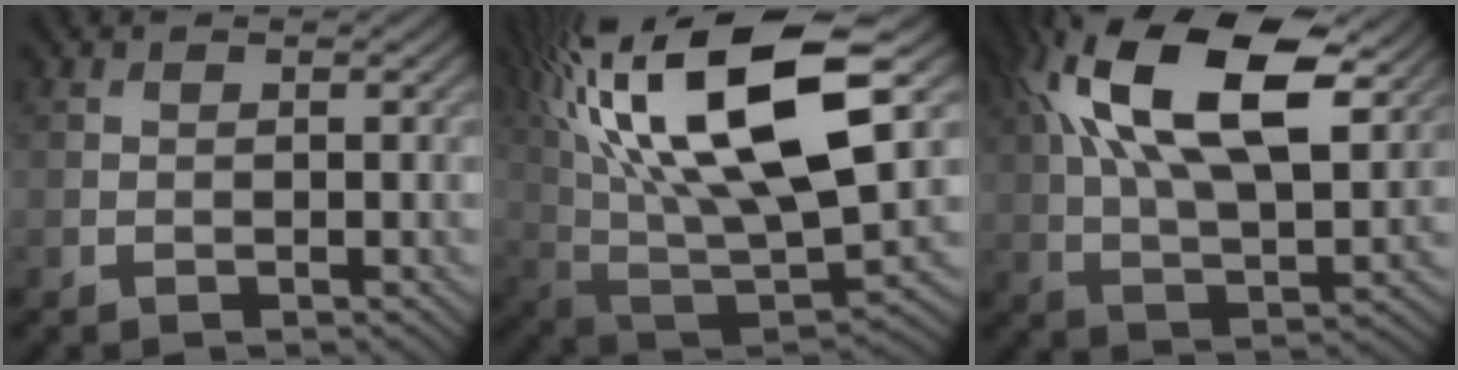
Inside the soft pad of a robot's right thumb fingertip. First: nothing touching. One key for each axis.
{"total": 21.4, "fx": 8.1, "fy": 8.7, "fz": 17.8, "tx": -0.364, "ty": 0.033, "tz": 0.143}
{"total": 17.8, "fx": 7.1, "fy": 8.3, "fz": 14.0, "tx": -0.269, "ty": 0.029, "tz": 0.104}